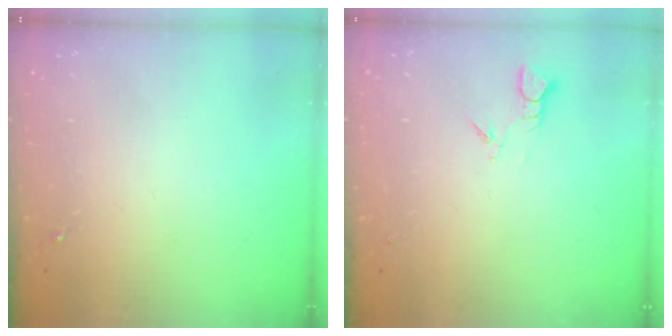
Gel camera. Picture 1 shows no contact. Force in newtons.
{"total": 2.7, "press": 2.7, "slide": 0.3}